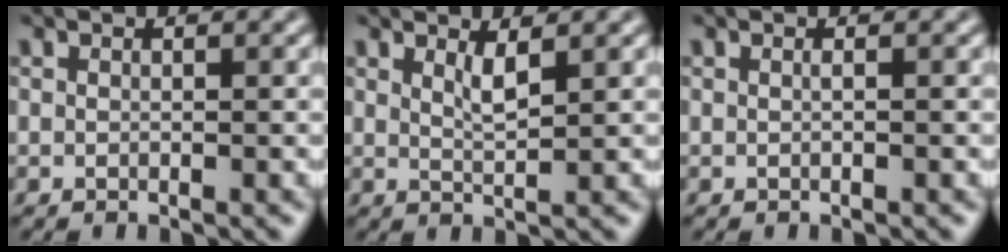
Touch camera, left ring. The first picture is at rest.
{"total": 1.6, "force": [1.0, 0.3, 1.3], "torque": [-0.024, -0.004, 0.016]}
{"total": 0.0}